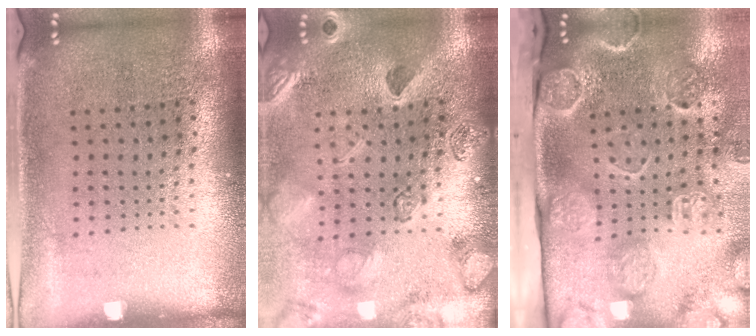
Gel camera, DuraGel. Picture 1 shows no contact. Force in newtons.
{"total": 2.1, "press": 2.1, "slide": 0.3}
{"total": 4.6, "press": 3.3, "slide": 3.2}